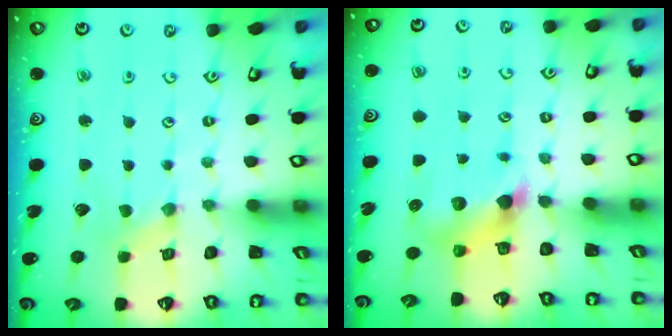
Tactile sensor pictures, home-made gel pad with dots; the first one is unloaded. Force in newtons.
{"total": 5.3, "press": 5.3, "slide": 0.5}